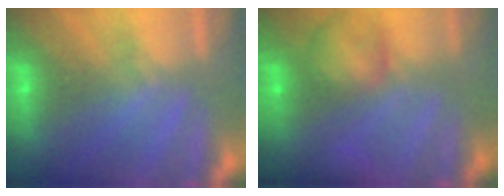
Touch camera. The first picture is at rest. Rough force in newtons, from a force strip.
{"total": 7.9}